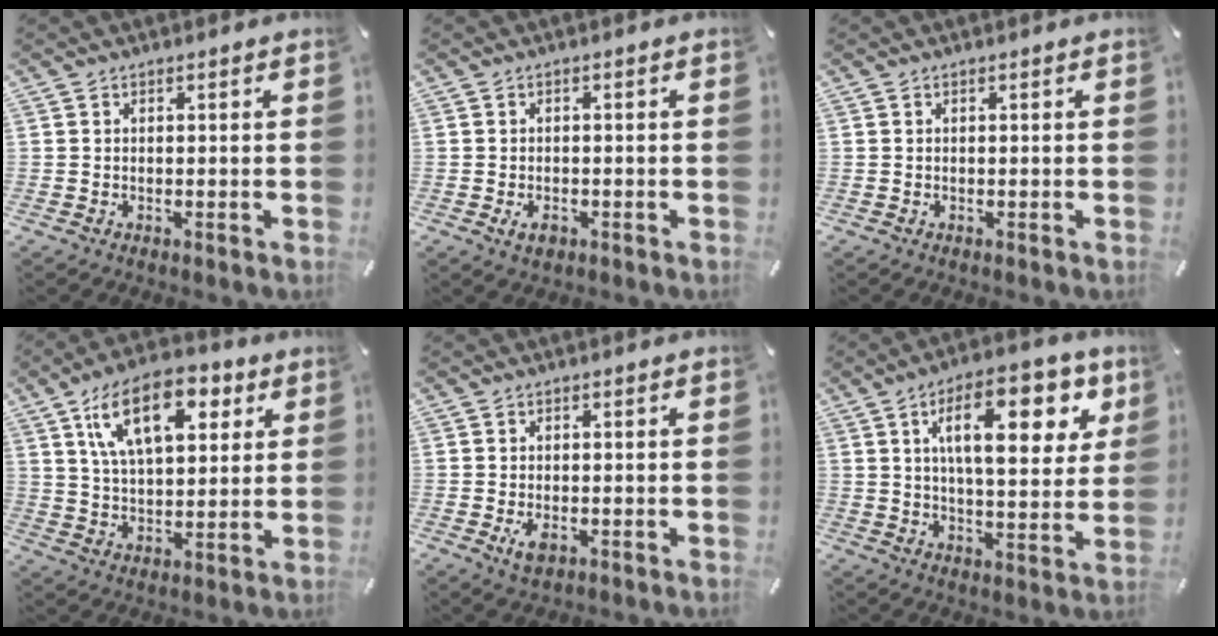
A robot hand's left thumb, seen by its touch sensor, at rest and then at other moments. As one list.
[{"total": 2.6, "force": [-1.1, 1.6, 1.8], "torque": [-0.039, 0.002, -0.021]}, {"total": 0.0}, {"total": 17.0, "force": [8.0, 8.9, 12.0], "torque": [-0.204, -0.011, 0.136]}, {"total": 3.4, "force": [-1.0, 1.9, 2.6], "torque": [-0.065, -0.002, -0.021]}, {"total": 18.6, "force": [7.7, 7.8, 15.0], "torque": [-0.224, -0.012, 0.117]}]